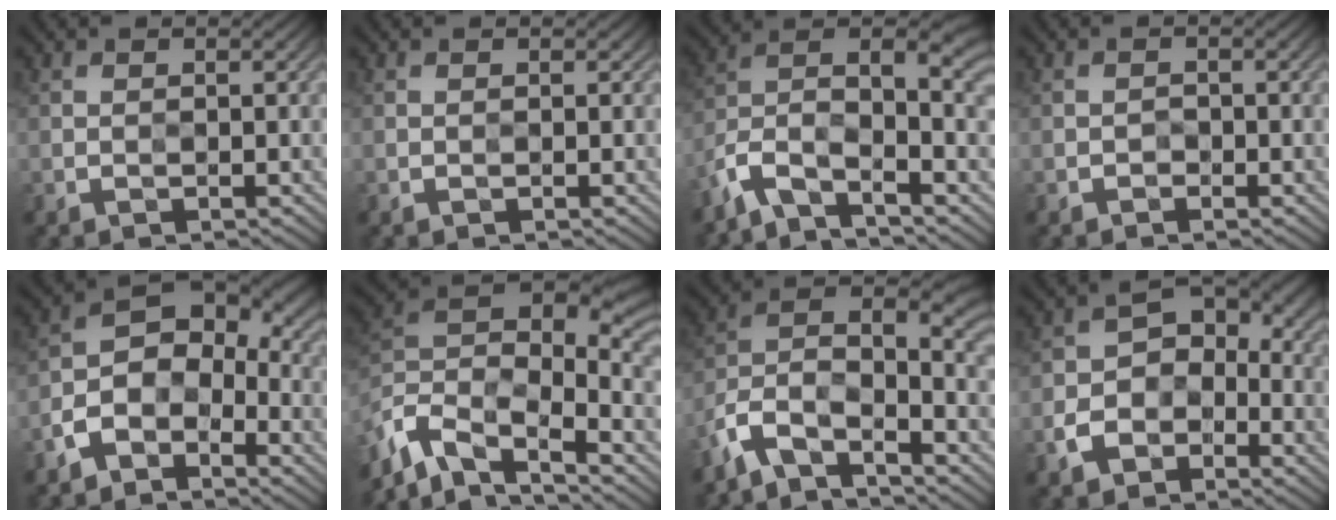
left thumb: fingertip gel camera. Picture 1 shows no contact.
{"total": 0.0}
{"total": 8.1, "force": [-3.6, 3.0, 6.6], "torque": [-0.118, -0.001, -0.092]}
{"total": 0.8, "force": [-0.6, 0.5, 0.0], "torque": [0.004, 0.001, -0.016]}
{"total": 7.5, "force": [-3.1, 4.9, 4.7], "torque": [-0.080, -0.001, -0.071]}
{"total": 10.1, "force": [-5.5, 4.6, 7.1], "torque": [-0.152, 0.000, -0.111]}
{"total": 8.2, "force": [-4.5, 3.3, 6.0], "torque": [-0.114, -0.002, -0.109]}
{"total": 6.2, "force": [-2.4, 4.6, 3.4], "torque": [-0.052, -0.006, -0.055]}